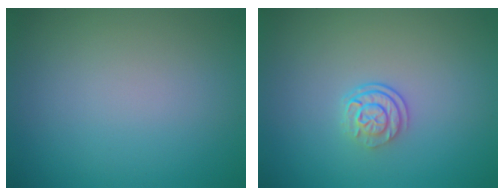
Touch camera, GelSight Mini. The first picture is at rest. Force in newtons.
{"total": 2.5, "press": 1.8, "slide": 1.7}